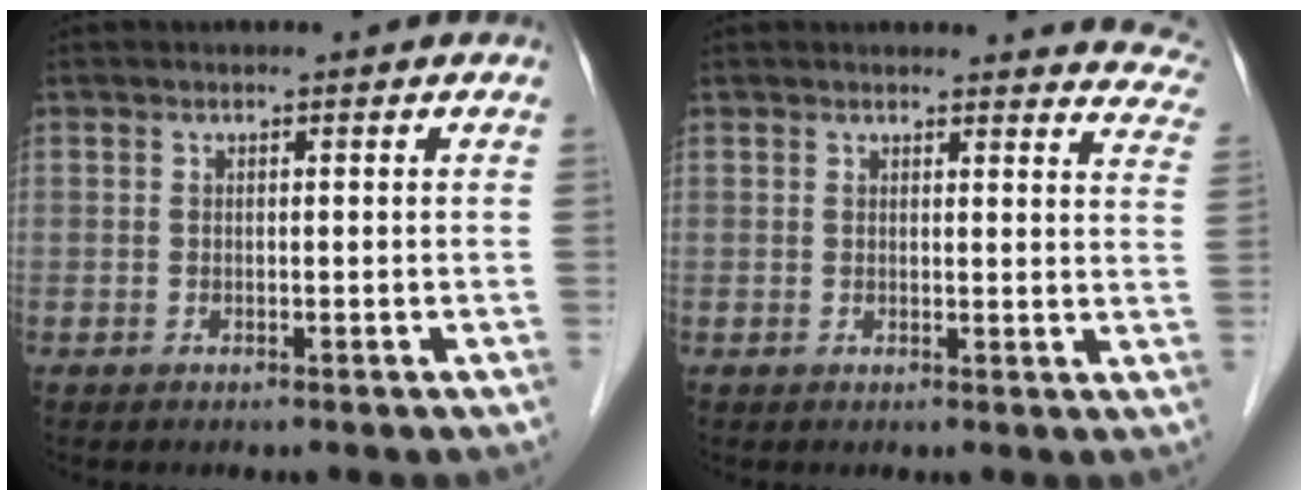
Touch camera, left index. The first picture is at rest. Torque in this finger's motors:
{"motor_torque": [0.39, -1.00, 0.15, -0.01]}